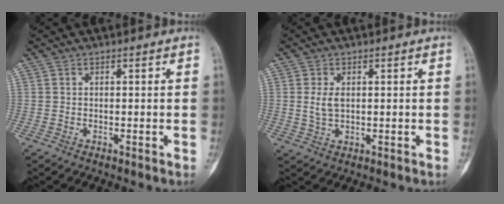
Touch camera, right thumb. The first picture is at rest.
{"total": 3.4, "force": [0.5, 2.0, 2.8], "torque": [-0.054, -0.003, 0.014]}